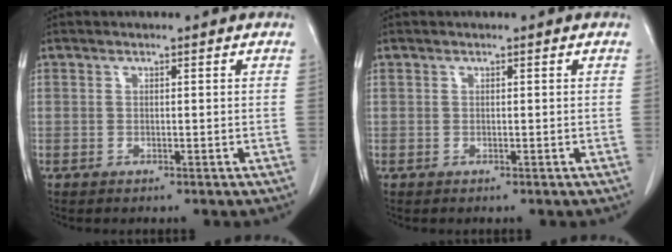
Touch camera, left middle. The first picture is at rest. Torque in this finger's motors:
{"motor_torque": [0.84, -0.91, -0.02, 0.01]}